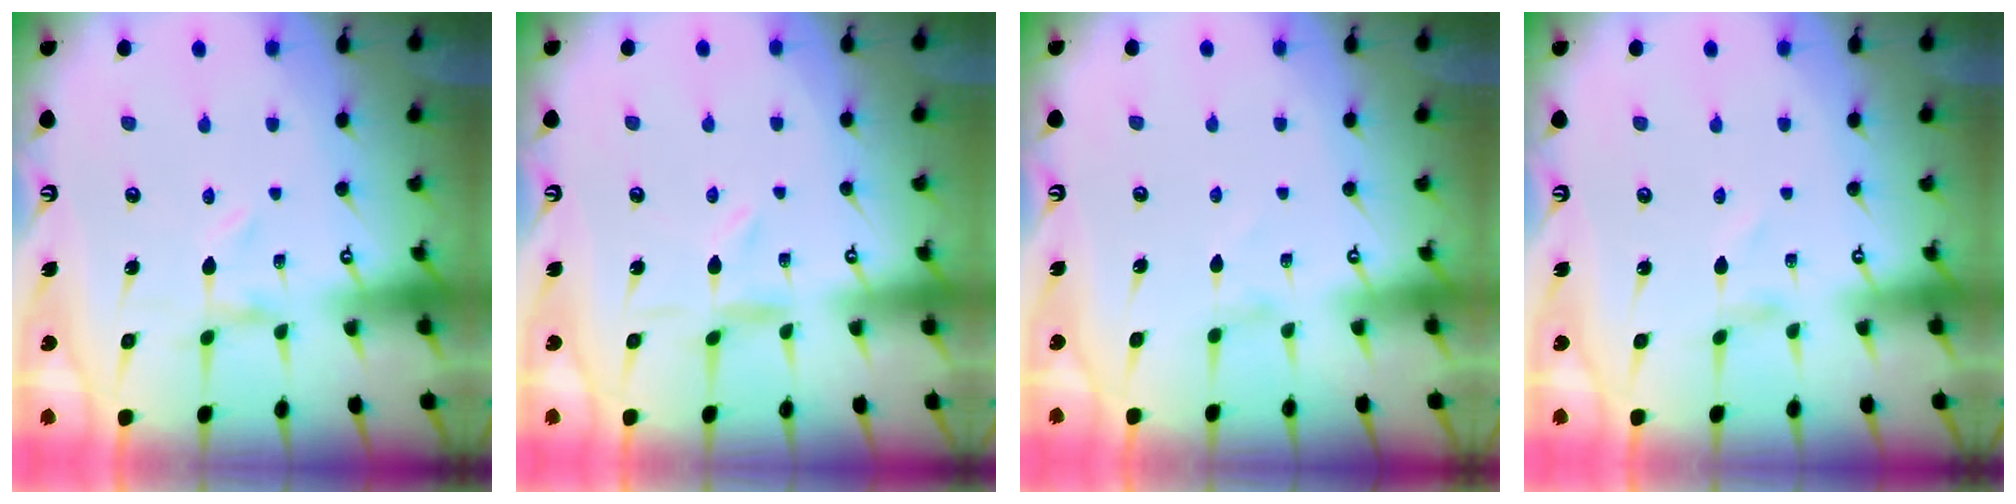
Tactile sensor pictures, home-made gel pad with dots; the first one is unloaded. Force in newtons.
{"total": 0.0}
{"total": 0.0}
{"total": 1.4, "press": 1.4, "slide": 0.1}